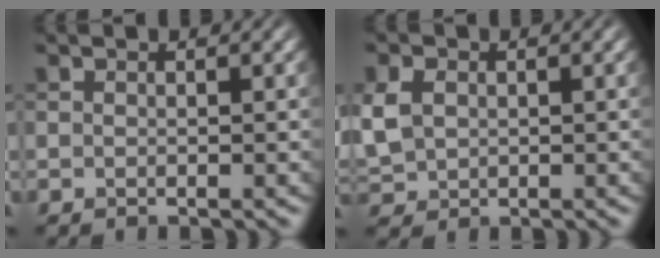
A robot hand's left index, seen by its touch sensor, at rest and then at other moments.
{"total": 4.0, "force": [0.4, 3.2, 2.3], "torque": [-0.064, 0.001, 0.010]}